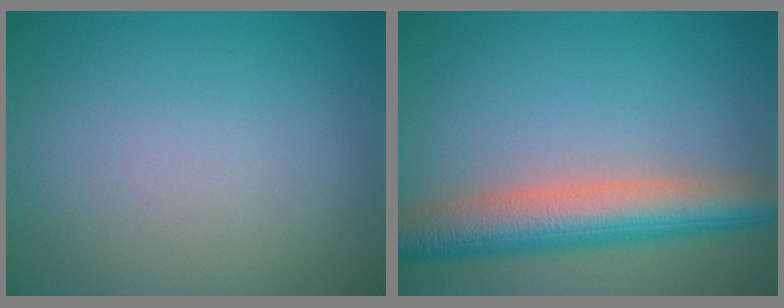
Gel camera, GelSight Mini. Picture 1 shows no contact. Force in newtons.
{"total": 7.2, "press": 7.1, "slide": 0.4}